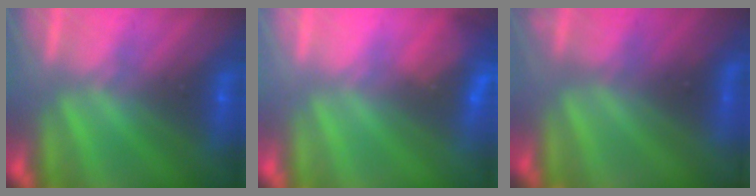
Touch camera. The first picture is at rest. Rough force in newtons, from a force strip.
{"total": 2.8}
{"total": 3.2}